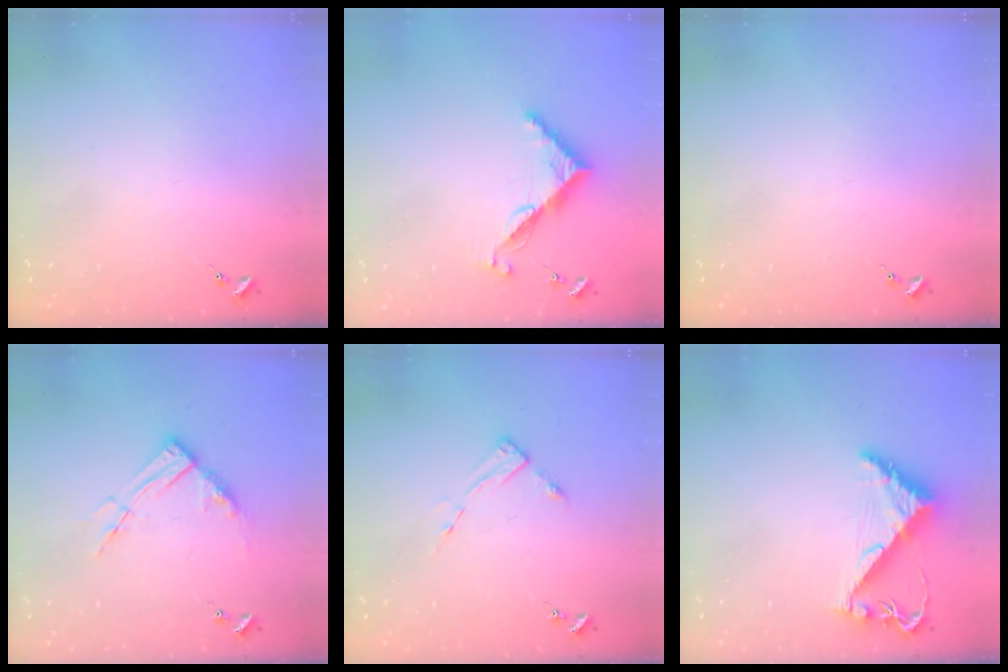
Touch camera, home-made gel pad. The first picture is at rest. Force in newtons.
{"total": 7.8, "press": 7.8, "slide": 0.6}
{"total": 0.0}
{"total": 10.3, "press": 10.2, "slide": 1.0}
{"total": 3.4, "press": 3.4, "slide": 0.4}
{"total": 7.9, "press": 7.9, "slide": 0.8}